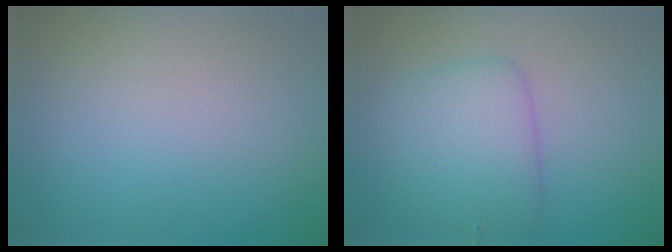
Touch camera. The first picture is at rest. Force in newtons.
{"total": 4.1, "press": 4.1, "slide": 0.1}